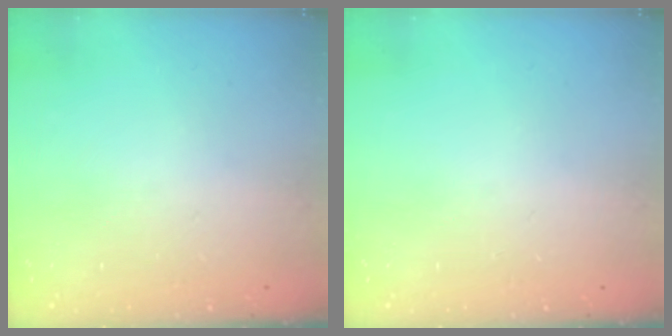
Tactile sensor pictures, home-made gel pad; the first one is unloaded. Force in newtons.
{"total": 0.0}